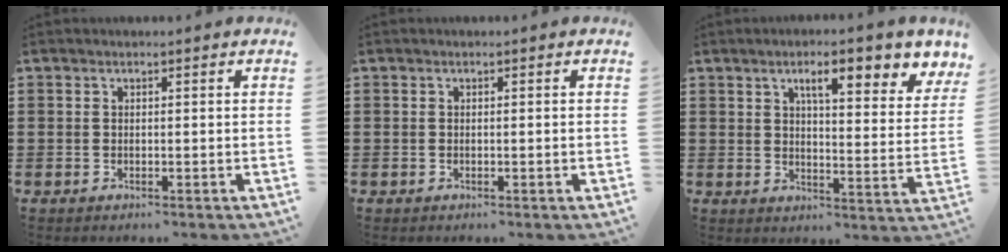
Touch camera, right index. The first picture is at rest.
{"total": 0.5, "force": [-0.1, -0.1, 0.5], "torque": [-0.009, -0.002, -0.001]}
{"total": 7.5, "force": [4.7, 1.4, 5.6], "torque": [-0.090, -0.016, 0.070]}